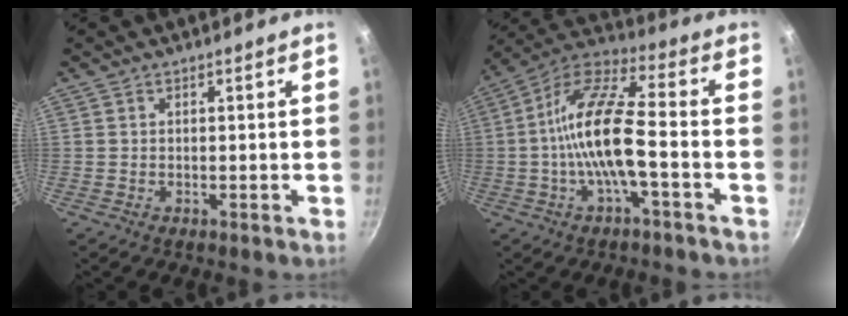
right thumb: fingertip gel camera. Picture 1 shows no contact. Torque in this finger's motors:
{"motor_torque": [2.66, 2.35, 2.26, -0.54, 0.81]}